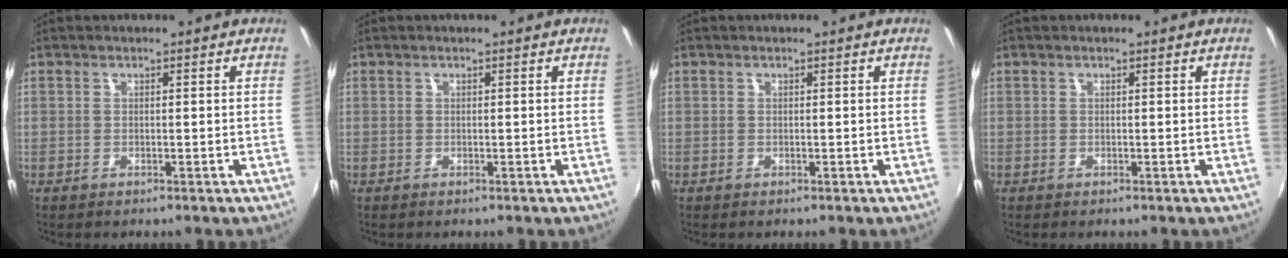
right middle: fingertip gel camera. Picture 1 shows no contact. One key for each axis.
{"total": 0.0}
{"total": 0.0}
{"total": 0.0}